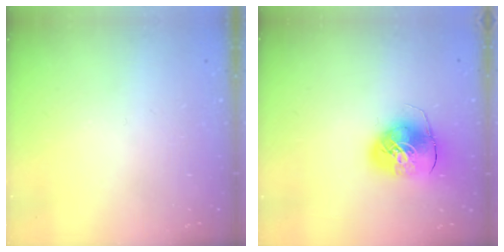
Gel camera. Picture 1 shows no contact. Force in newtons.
{"total": 9.8, "press": 9.7, "slide": 1.5}